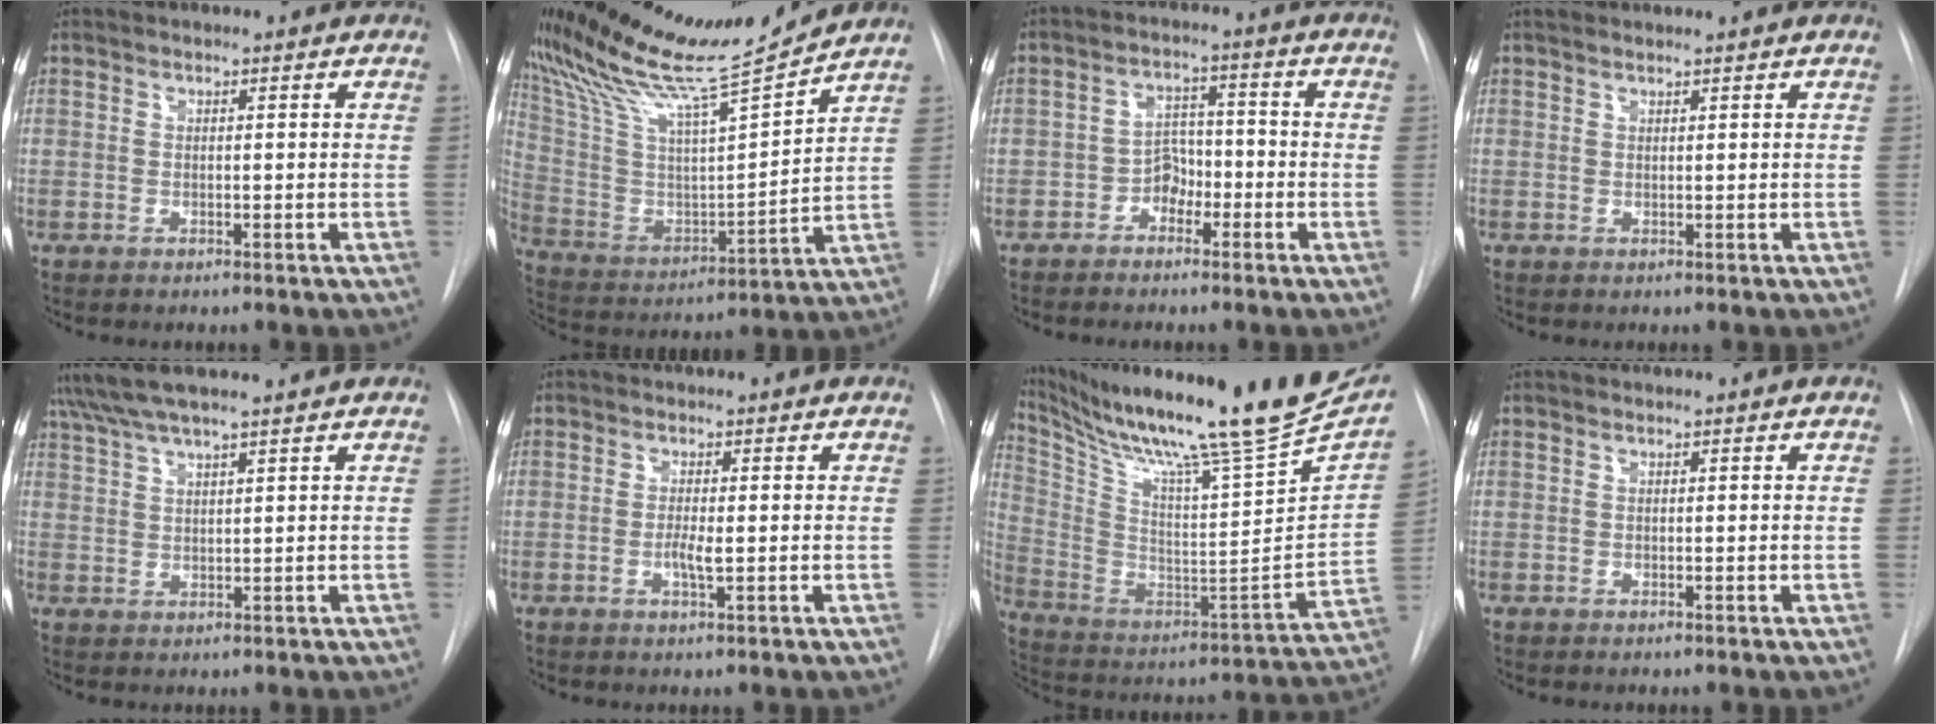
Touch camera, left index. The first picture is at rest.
{"total": 19.6, "force": [18.0, -0.7, 7.9], "torque": [-0.165, -0.035, 0.310]}
{"total": 4.3, "force": [-2.7, 2.6, 2.1], "torque": [-0.030, 0.011, -0.051]}
{"total": 1.1, "force": [1.0, 0.1, 0.4], "torque": [-0.004, 0.016, 0.019]}
{"total": 6.4, "force": [5.6, -0.1, 3.1], "torque": [-0.057, 0.030, 0.097]}
{"total": 2.0, "force": [-0.6, 0.2, 1.8], "torque": [-0.036, -0.005, -0.013]}
{"total": 31.8, "force": [26.0, 0.6, 18.4], "torque": [-0.327, -0.093, 0.383]}
{"total": 0.0}